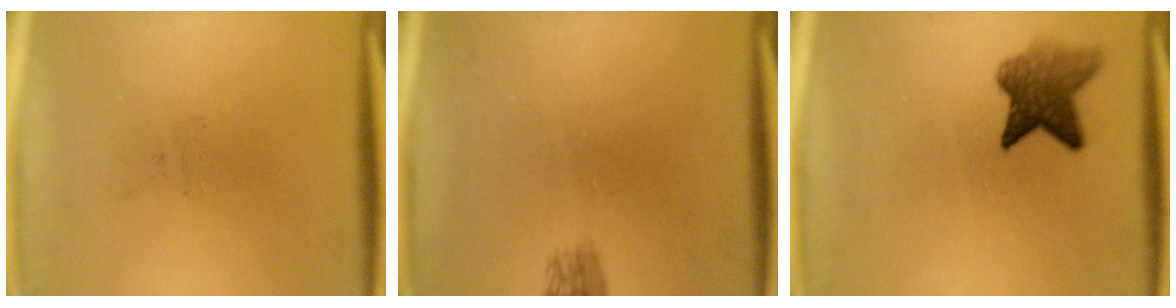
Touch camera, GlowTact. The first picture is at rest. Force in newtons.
{"total": 1.6}
{"total": 5.9}